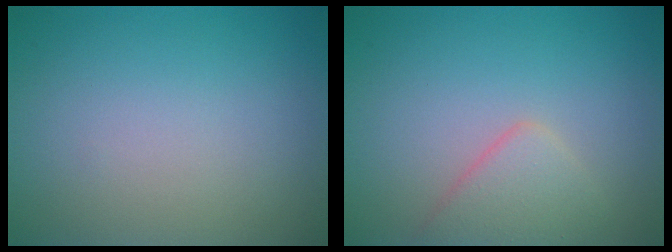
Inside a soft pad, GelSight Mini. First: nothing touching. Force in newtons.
{"total": 2.7, "press": 2.7, "slide": 0.1}